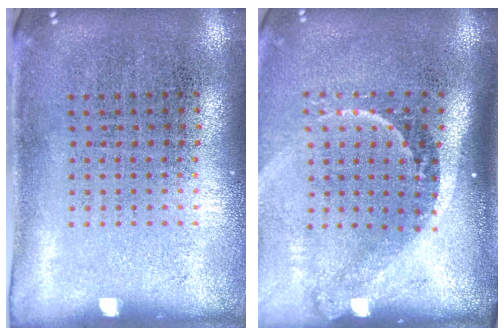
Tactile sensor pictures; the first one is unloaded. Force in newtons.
{"total": 2.2, "press": 1.5, "slide": 1.6}